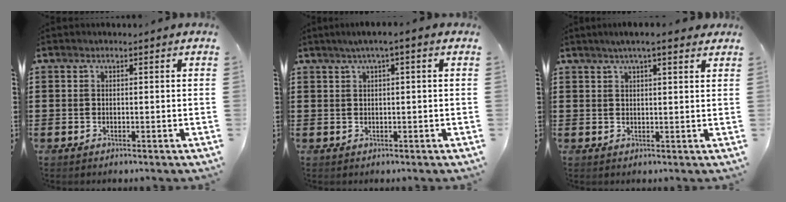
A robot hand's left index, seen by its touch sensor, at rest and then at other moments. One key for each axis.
{"total": 1.7, "fx": 0.1, "fy": 0.0, "fz": 1.7, "tx": -0.028, "ty": -0.001, "tz": 0.001}
{"total": 3.8, "fx": 2.7, "fy": 0.4, "fz": 2.6, "tx": -0.056, "ty": 0.007, "tz": 0.047}